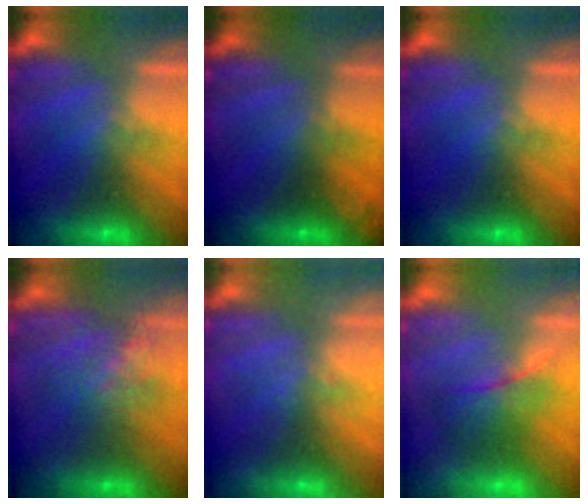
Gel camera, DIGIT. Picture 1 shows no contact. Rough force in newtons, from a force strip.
{"total": 2.3}
{"total": 0.0}
{"total": 7.6}
{"total": 2.4}
{"total": 2.1}